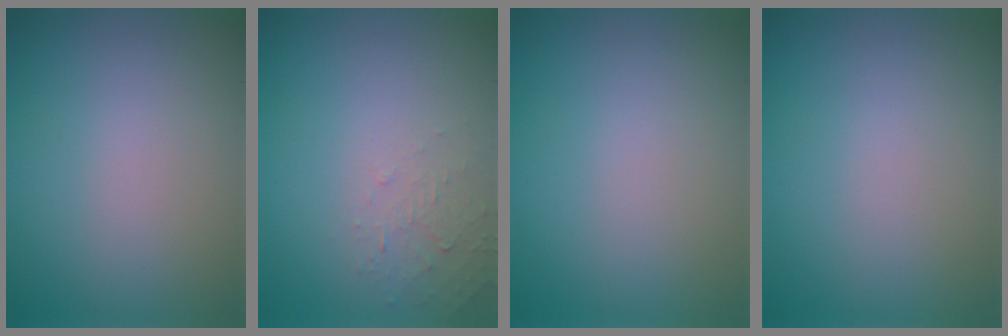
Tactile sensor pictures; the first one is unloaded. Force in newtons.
{"total": 1.4, "press": 1.4, "slide": 0.2}
{"total": 0.0}
{"total": 0.0}